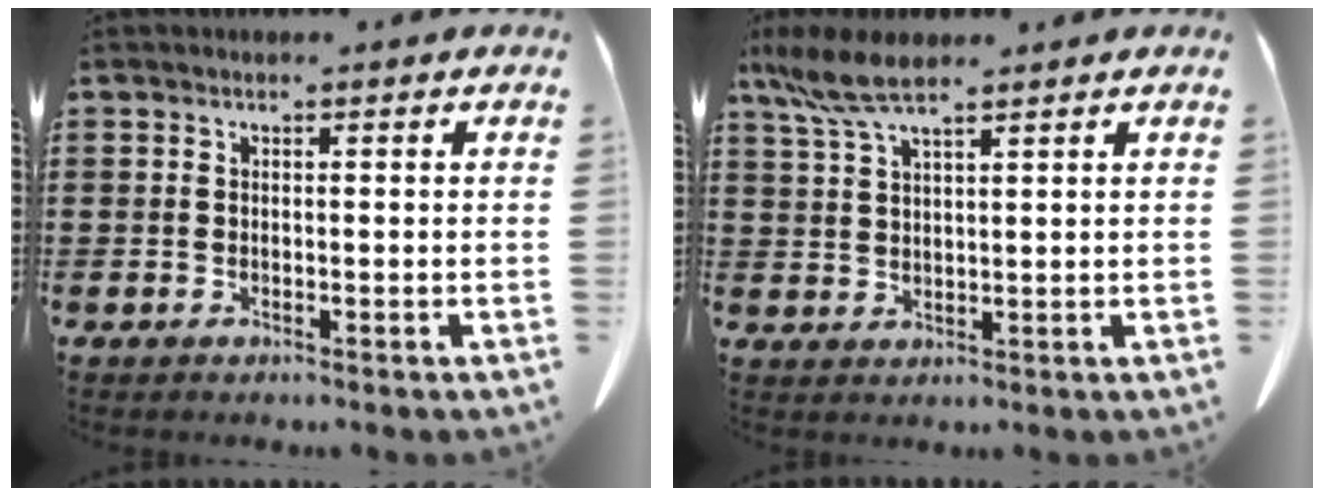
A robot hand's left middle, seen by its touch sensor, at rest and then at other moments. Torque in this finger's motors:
{"motor_torque": [0.87, 0.33, 0.14, 0.09]}